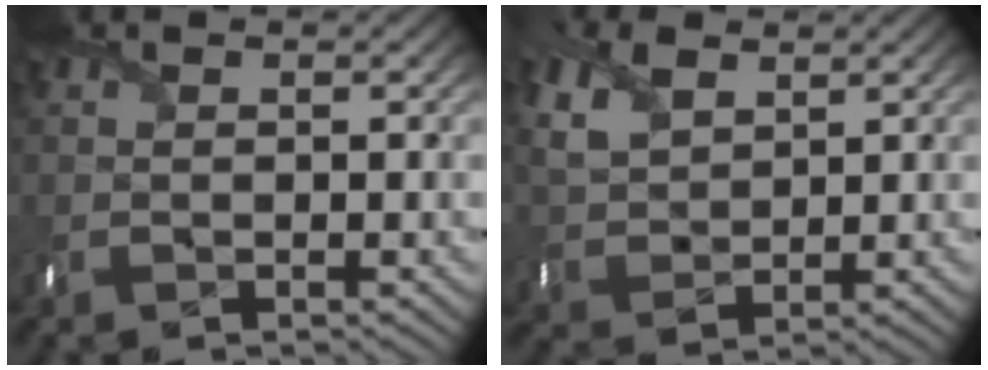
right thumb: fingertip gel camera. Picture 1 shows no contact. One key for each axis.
{"total": 6.2, "fx": 3.0, "fy": 3.8, "fz": 3.9, "tx": -0.123, "ty": 0.007, "tz": 0.061}